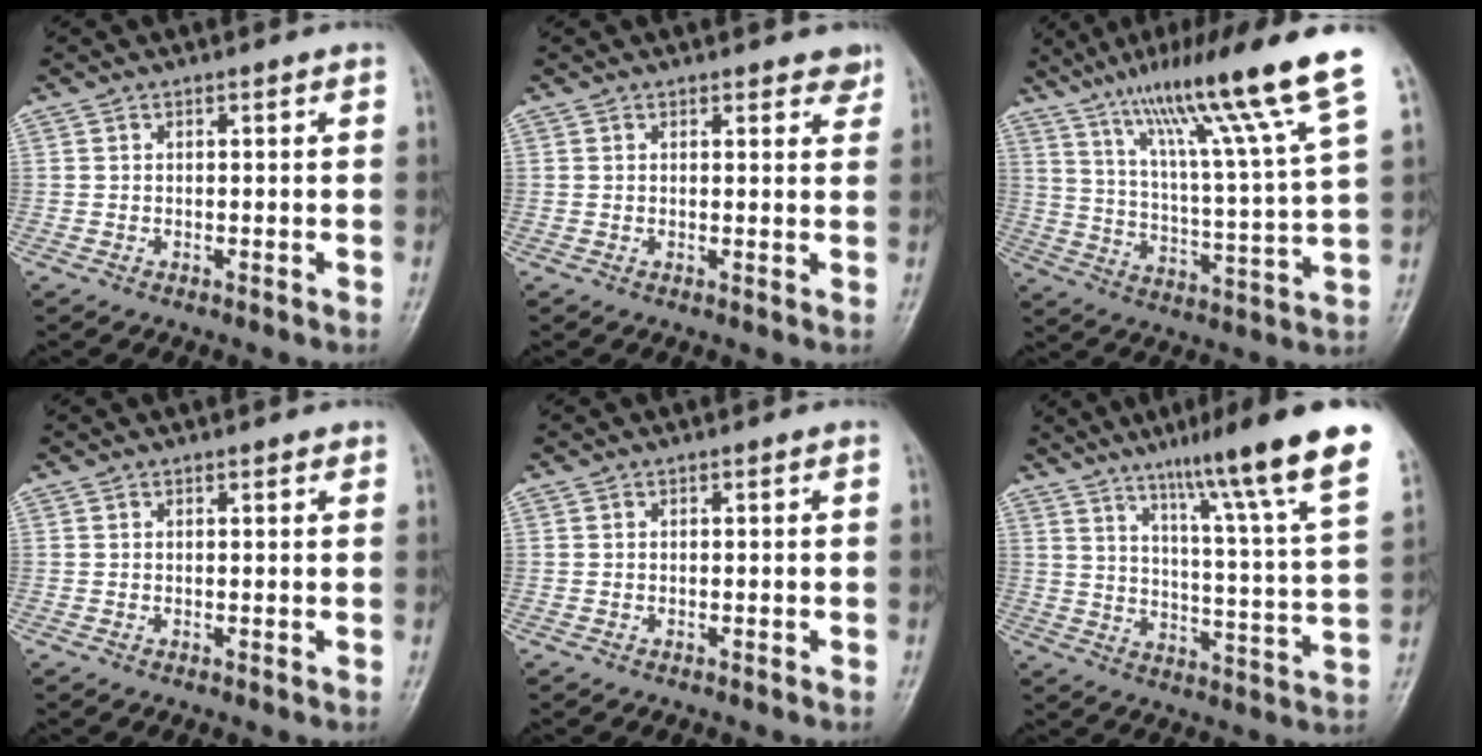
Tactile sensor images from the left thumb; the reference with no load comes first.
{"total": 3.3, "force": [2.7, 1.3, 1.3], "torque": [0.006, -0.013, 0.026]}
{"total": 21.0, "force": [13.6, 0.5, 16.0], "torque": [-0.237, -0.048, 0.220]}
{"total": 1.0, "force": [0.8, 0.4, 0.5], "torque": [-0.008, -0.003, 0.008]}
{"total": 0.0}
{"total": 20.0, "force": [13.9, 0.8, 14.5], "torque": [-0.189, -0.060, 0.197]}